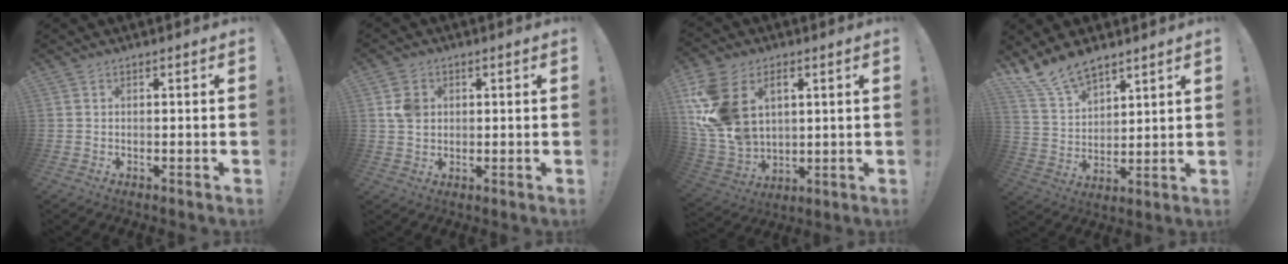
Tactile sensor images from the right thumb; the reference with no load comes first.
{"total": 5.2, "force": [1.4, 4.3, 2.7], "torque": [-0.037, 0.006, 0.027]}
{"total": 17.7, "force": [5.9, 12.5, 11.1], "torque": [-0.229, -0.027, 0.112]}
{"total": 11.8, "force": [9.9, 5.0, 3.9], "torque": [-0.088, -0.063, 0.192]}